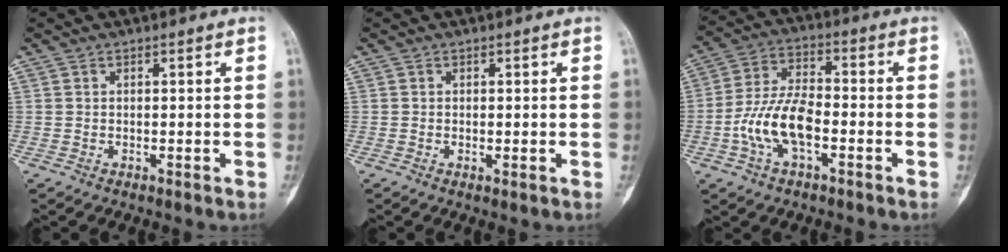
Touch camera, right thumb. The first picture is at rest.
{"total": 0.7, "force": [-0.1, 0.2, 0.6], "torque": [-0.009, -0.002, -0.002]}
{"total": 11.2, "force": [-3.3, 5.4, 9.3], "torque": [-0.185, 0.031, -0.068]}